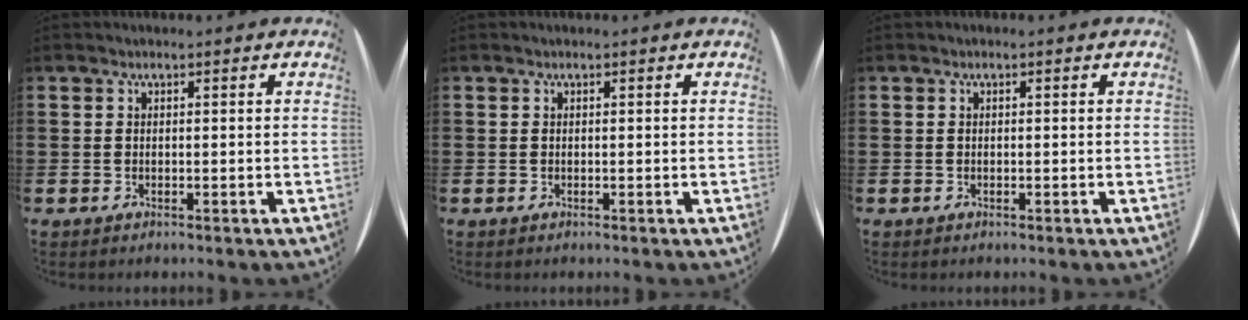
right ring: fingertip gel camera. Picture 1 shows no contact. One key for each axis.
{"total": 0.0}
{"total": 0.0}